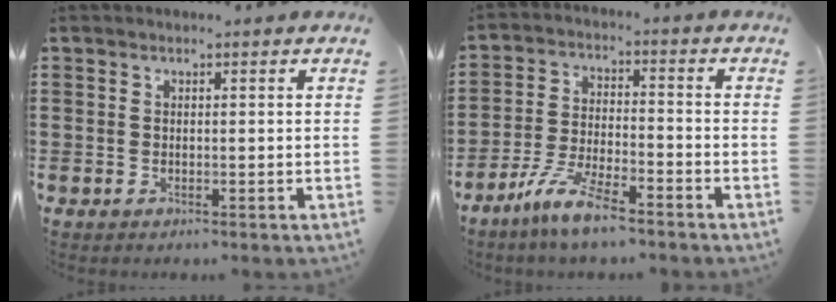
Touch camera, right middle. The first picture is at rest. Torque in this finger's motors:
{"motor_torque": [1.78, -0.36, 0.37, 0.16]}